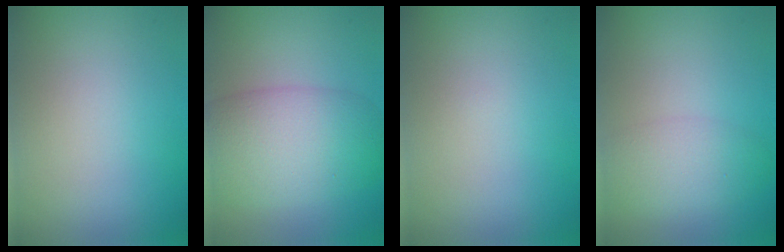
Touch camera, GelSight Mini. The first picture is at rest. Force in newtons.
{"total": 8.2, "press": 8.1, "slide": 0.4}
{"total": 0.0}
{"total": 3.6, "press": 3.6, "slide": 0.1}